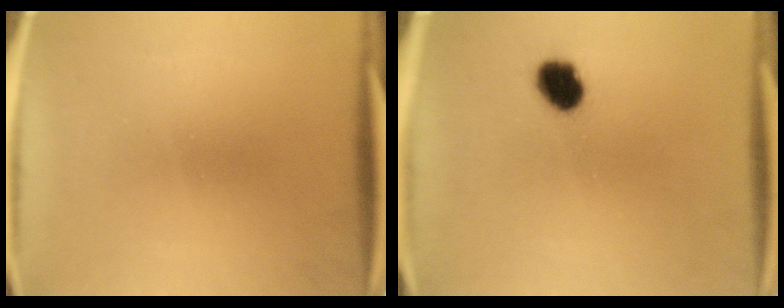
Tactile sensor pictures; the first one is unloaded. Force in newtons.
{"total": 6.2}